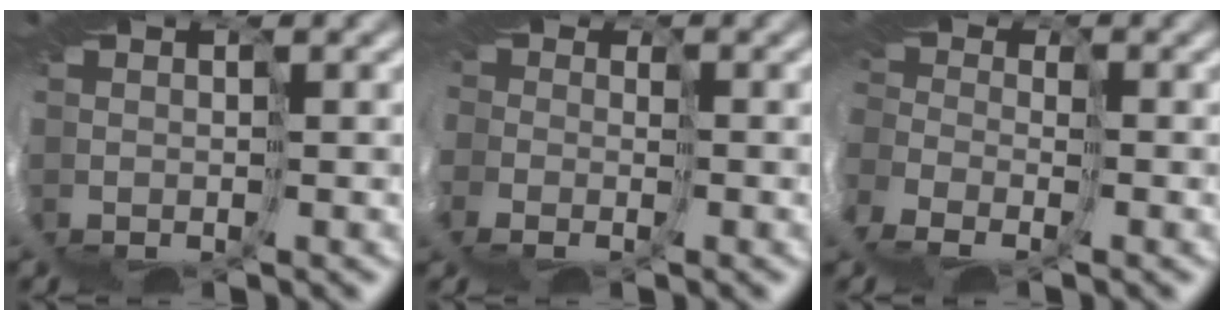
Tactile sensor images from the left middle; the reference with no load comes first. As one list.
[{"total": 11.0, "force": [-4.6, 8.7, 4.9], "torque": [-0.115, -0.020, -0.092]}, {"total": 5.8, "force": [-3.8, 3.8, 2.3], "torque": [-0.053, -0.026, -0.056]}]